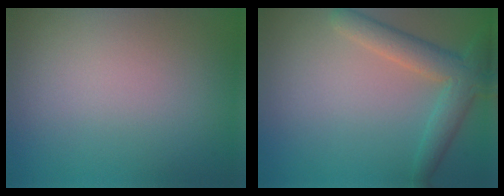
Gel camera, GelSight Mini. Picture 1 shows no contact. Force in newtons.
{"total": 3.8, "press": 3.8, "slide": 0.2}